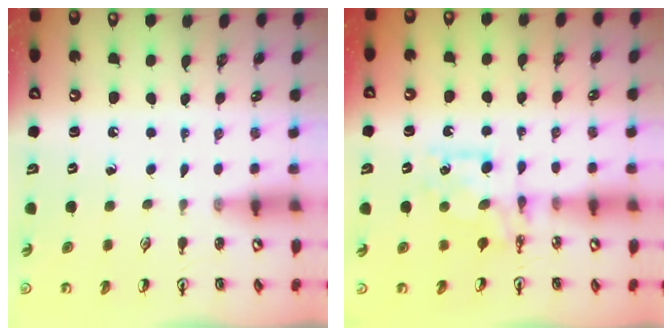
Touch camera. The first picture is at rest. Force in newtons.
{"total": 7.7, "press": 7.7, "slide": 0.7}